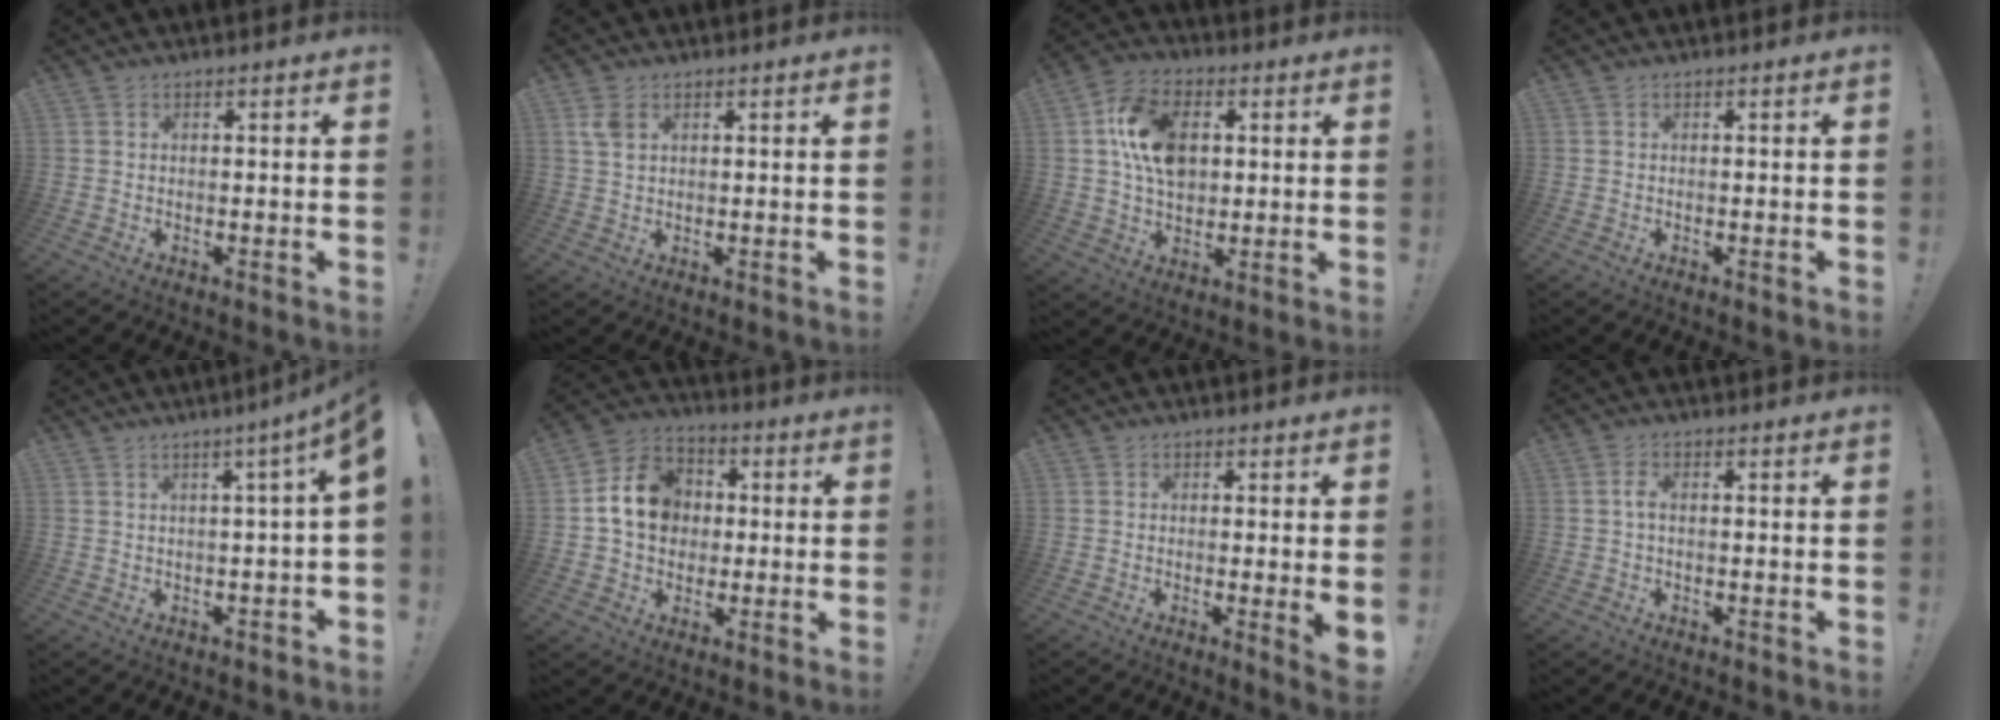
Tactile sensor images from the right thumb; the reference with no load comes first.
{"total": 3.8, "force": [1.8, 2.1, 2.5], "torque": [-0.038, -0.005, 0.032]}
{"total": 15.0, "force": [2.9, 10.5, 10.3], "torque": [-0.166, 0.011, 0.056]}
{"total": 0.0}
{"total": 4.9, "force": [1.0, -0.7, 4.7], "torque": [-0.075, -0.016, 0.014]}
{"total": 13.7, "force": [1.4, 11.6, 7.2], "torque": [-0.099, 0.010, 0.035]}
{"total": 3.8, "force": [0.4, 0.3, 3.8], "torque": [-0.040, -0.014, 0.009]}
{"total": 2.6, "force": [-0.2, 1.1, 2.3], "torque": [-0.042, 0.008, -0.005]}